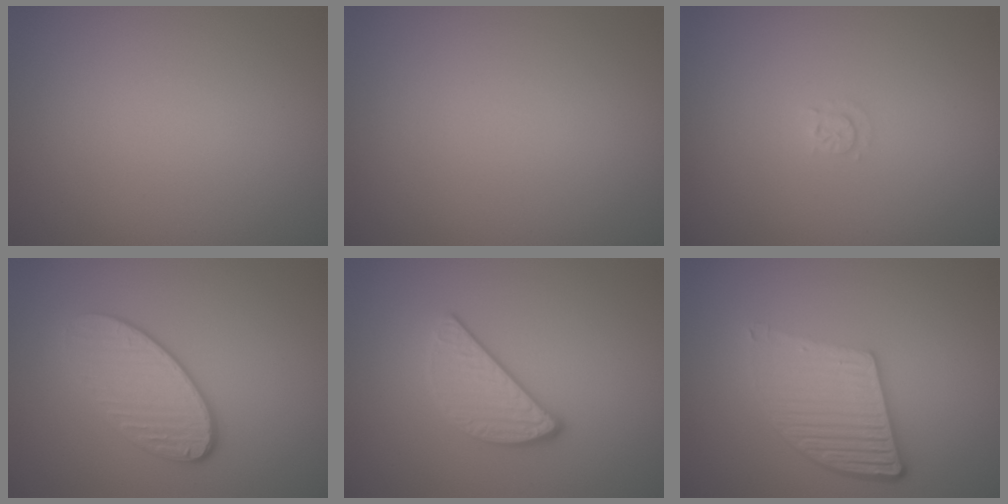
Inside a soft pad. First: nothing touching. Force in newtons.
{"total": 0.0}
{"total": 0.9, "press": 0.9, "slide": 0.1}
{"total": 3.9, "press": 3.3, "slide": 2.1}
{"total": 3.1, "press": 2.5, "slide": 1.8}
{"total": 5.3, "press": 3.8, "slide": 3.7}